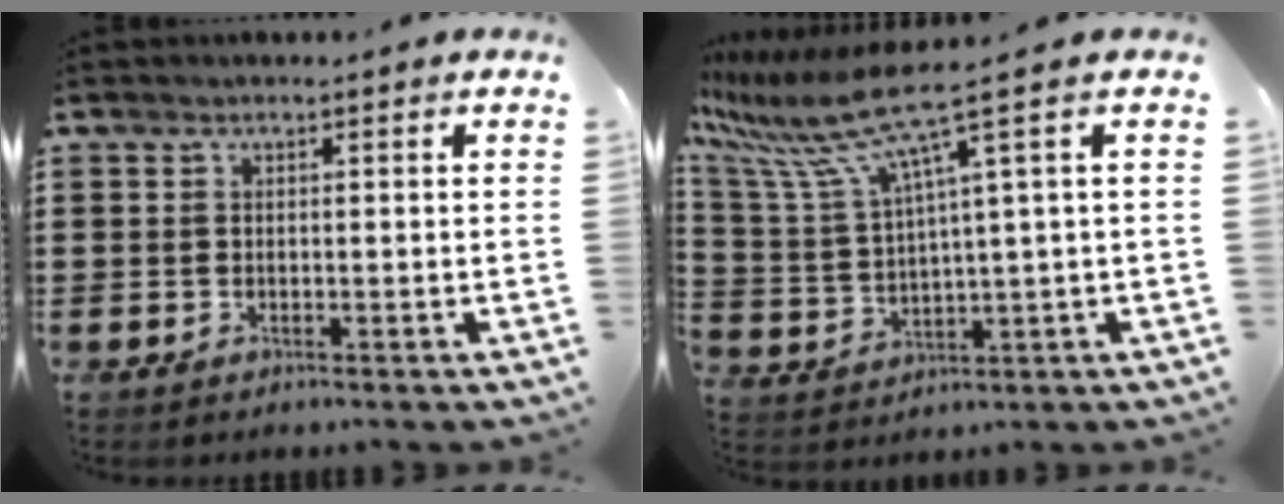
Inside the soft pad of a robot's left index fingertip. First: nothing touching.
{"total": 9.7, "force": [5.6, 0.7, 7.9], "torque": [-0.197, -0.038, 0.083]}